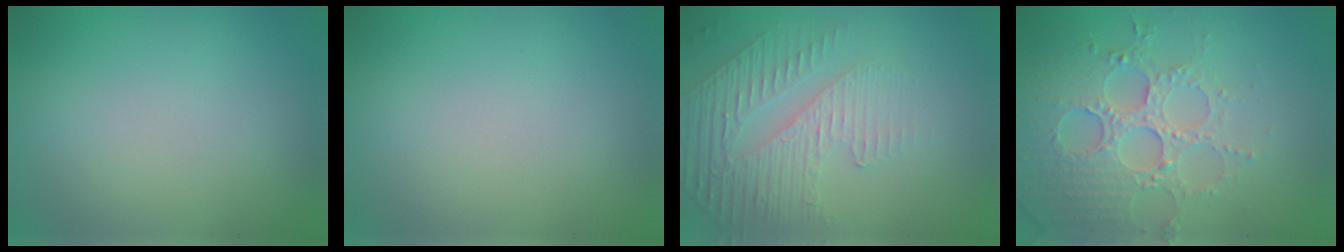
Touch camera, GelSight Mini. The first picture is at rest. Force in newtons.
{"total": 0.0}
{"total": 4.8, "press": 3.1, "slide": 3.6}
{"total": 4.9, "press": 4.7, "slide": 1.4}